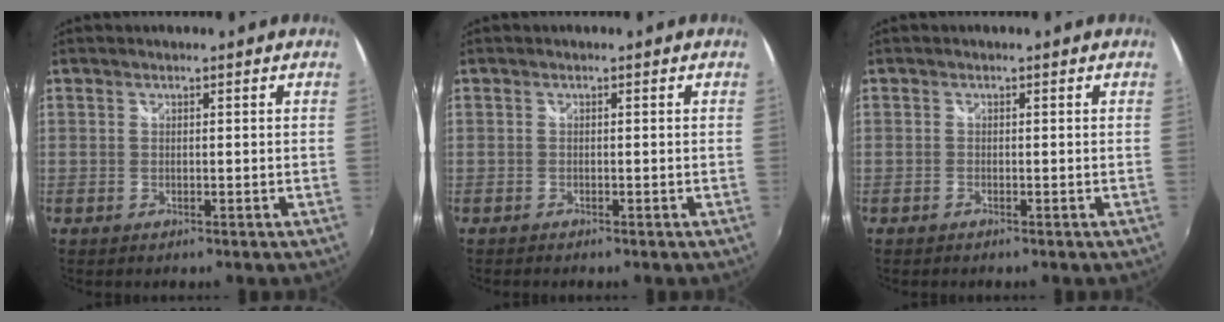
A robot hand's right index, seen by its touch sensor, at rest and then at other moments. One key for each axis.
{"total": 0.8, "fx": -0.8, "fy": 0.2, "fz": 0.1, "tx": -0.005, "ty": -0.007, "tz": -0.014}
{"total": 0.6, "fx": -0.5, "fy": 0.3, "fz": 0.0, "tx": -0.001, "ty": -0.004, "tz": -0.012}